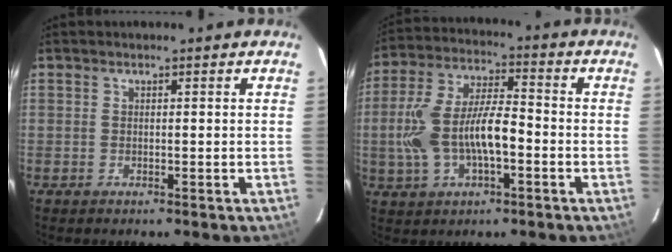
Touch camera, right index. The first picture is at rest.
{"total": 13.6, "force": [-2.7, 5.7, 12.1], "torque": [-0.251, 0.007, -0.045]}